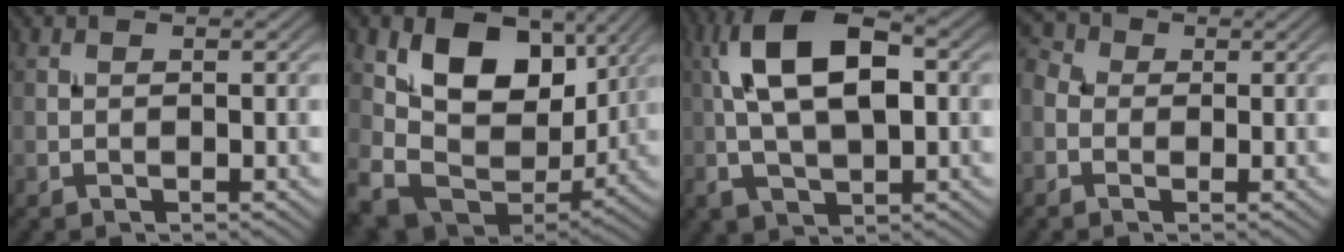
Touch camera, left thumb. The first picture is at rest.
{"total": 12.9, "force": [4.2, 8.5, 8.7], "torque": [-0.159, -0.019, 0.082]}
{"total": 12.8, "force": [1.4, 6.3, 11.0], "torque": [-0.213, 0.014, 0.020]}
{"total": 3.6, "force": [-0.5, 3.1, 1.7], "torque": [-0.049, 0.007, -0.016]}